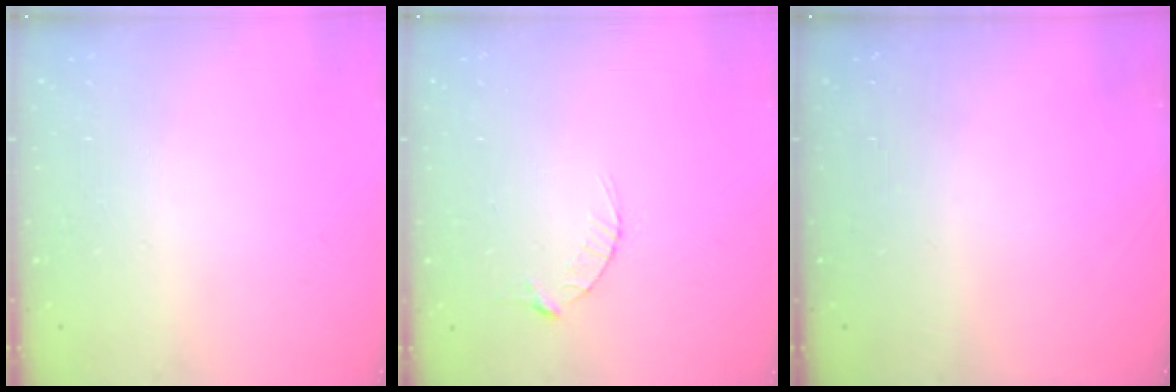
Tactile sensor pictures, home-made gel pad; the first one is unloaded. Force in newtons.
{"total": 2.9, "press": 2.9, "slide": 0.4}
{"total": 0.0}